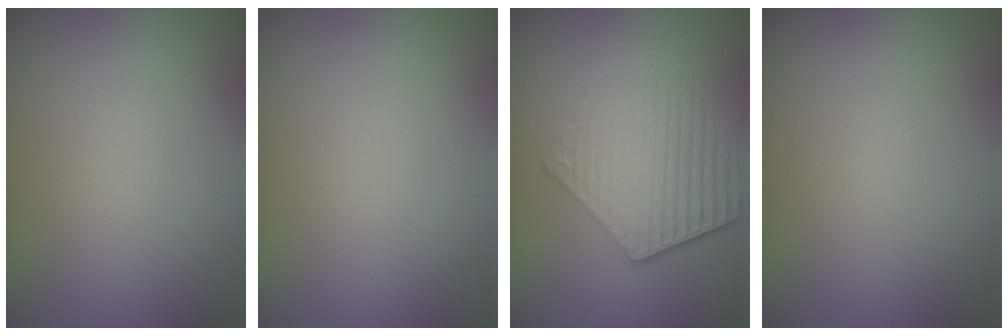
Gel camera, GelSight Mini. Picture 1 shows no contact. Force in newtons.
{"total": 0.0}
{"total": 5.8, "press": 4.4, "slide": 3.8}
{"total": 0.0}